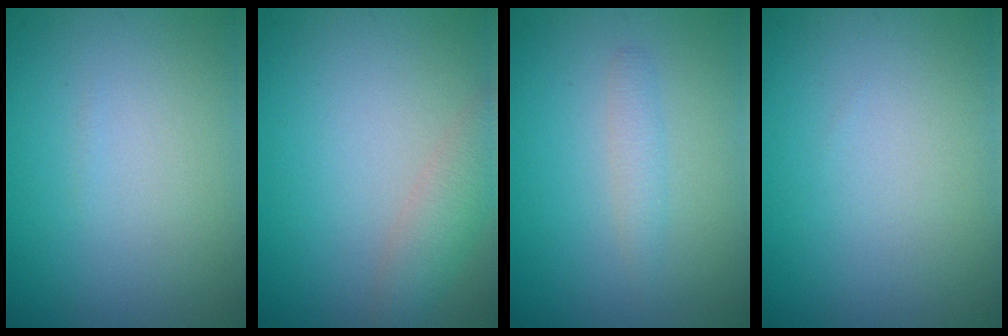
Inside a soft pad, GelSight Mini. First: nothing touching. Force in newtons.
{"total": 2.6, "press": 2.6, "slide": 0.1}
{"total": 1.3, "press": 1.3, "slide": 0.1}
{"total": 0.0}